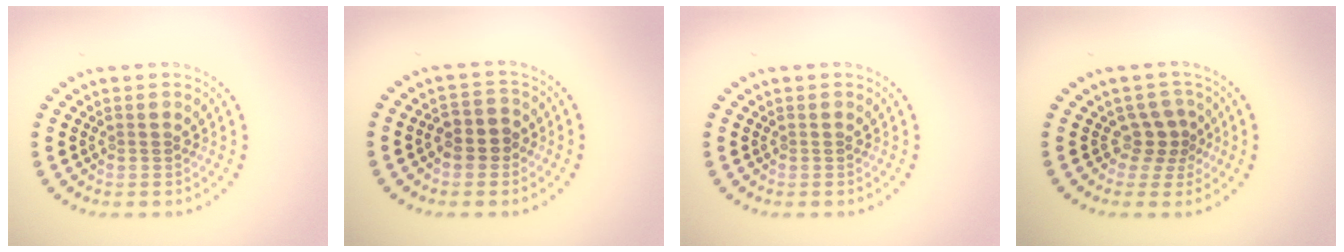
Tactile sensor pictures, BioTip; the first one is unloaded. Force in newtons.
{"total": 2.6, "press": 2.4, "slide": 0.9}
{"total": 0.0}
{"total": 2.2, "press": 1.5, "slide": 1.6}